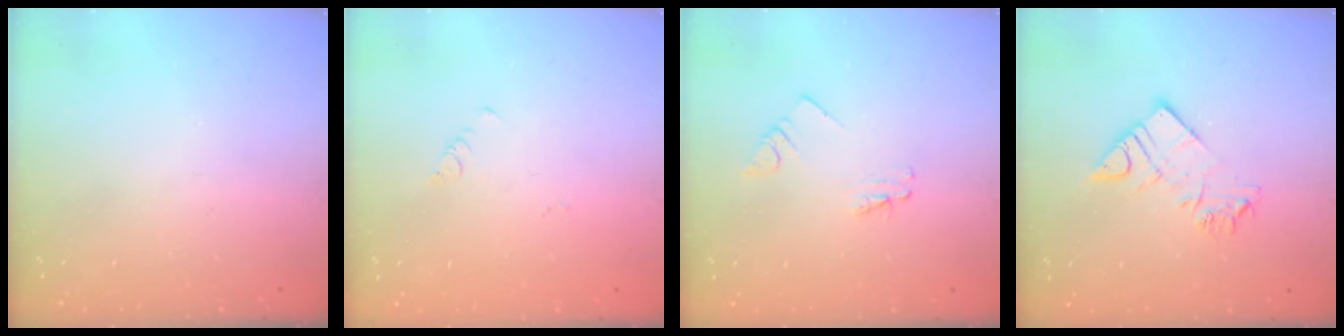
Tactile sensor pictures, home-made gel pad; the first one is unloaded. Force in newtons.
{"total": 1.9, "press": 1.9, "slide": 0.4}
{"total": 1.6, "press": 1.6, "slide": 0.2}
{"total": 10.5, "press": 10.5, "slide": 1.0}